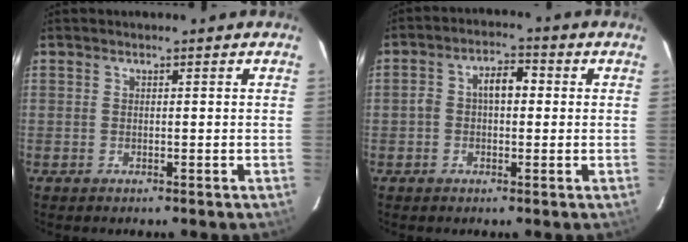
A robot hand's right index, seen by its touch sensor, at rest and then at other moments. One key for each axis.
{"total": 5.2, "fx": 0.1, "fy": 3.3, "fz": 4.1, "tx": -0.073, "ty": 0.019, "tz": 0.001}